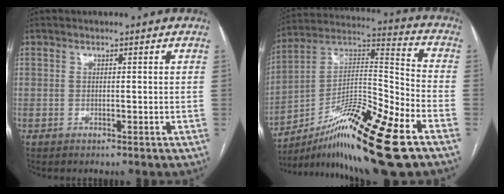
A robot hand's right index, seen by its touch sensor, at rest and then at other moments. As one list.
[{"total": 21.1, "force": [-12.8, 1.4, 16.7], "torque": [-0.287, -0.003, -0.215]}]